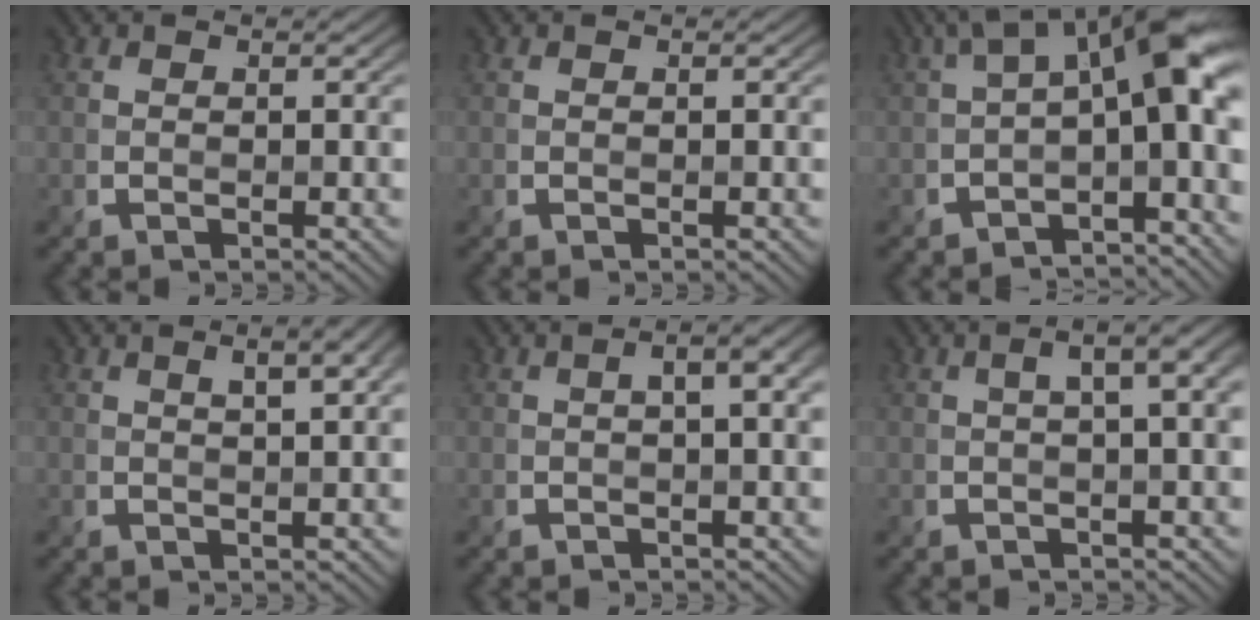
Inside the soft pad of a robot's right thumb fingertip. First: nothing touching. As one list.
[{"total": 0.0}, {"total": 11.6, "force": [0.5, 4.5, 10.7], "torque": [-0.156, 0.004, 0.003]}, {"total": 3.7, "force": [1.6, 1.0, 3.2], "torque": [-0.043, 0.005, 0.018]}, {"total": 3.2, "force": [0.6, 0.8, 3.1], "torque": [-0.048, 0.012, 0.008]}, {"total": 4.4, "force": [0.8, 1.1, 4.1], "torque": [-0.057, 0.022, 0.010]}]